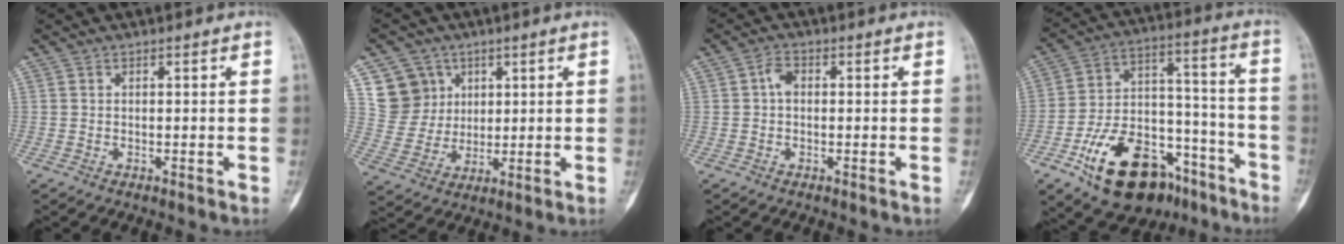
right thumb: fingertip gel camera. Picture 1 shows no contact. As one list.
[{"total": 9.4, "force": [4.2, 8.3, 1.6], "torque": [0.005, -0.020, 0.086]}, {"total": 2.5, "force": [0.1, 1.7, 1.9], "torque": [-0.030, 0.009, -0.005]}, {"total": 22.8, "force": [-13.1, 12.6, 13.8], "torque": [-0.221, 0.083, -0.210]}]